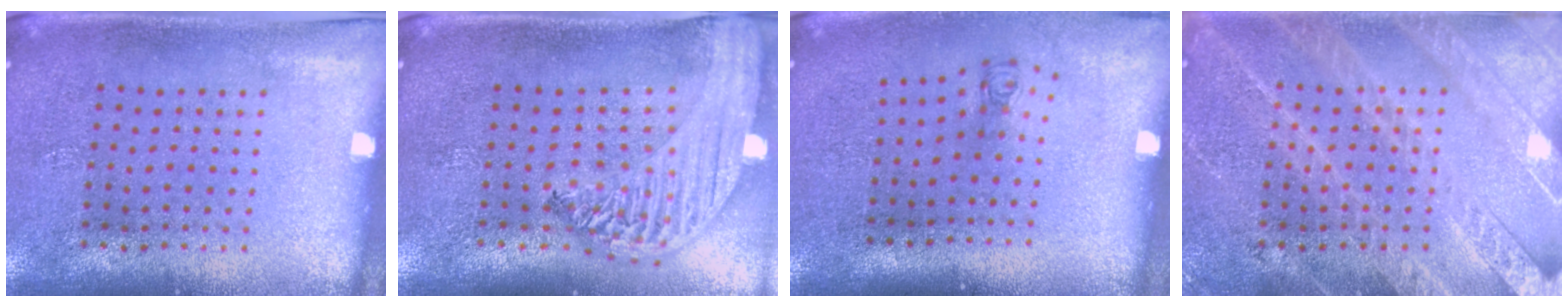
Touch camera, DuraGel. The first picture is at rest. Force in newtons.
{"total": 2.5, "press": 2.1, "slide": 1.3}
{"total": 0.7, "press": 0.4, "slide": 0.6}
{"total": 4.4, "press": 4.3, "slide": 0.7}